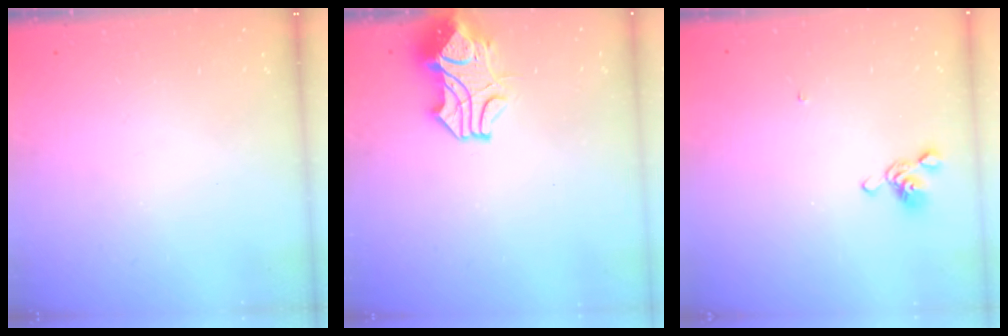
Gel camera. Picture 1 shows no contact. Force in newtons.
{"total": 2.8, "press": 2.5, "slide": 1.2}
{"total": 5.8, "press": 5.8, "slide": 0.8}